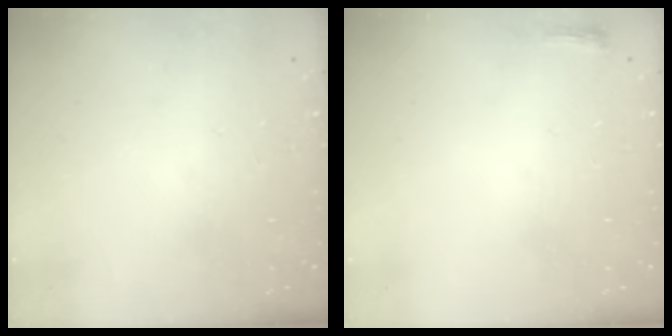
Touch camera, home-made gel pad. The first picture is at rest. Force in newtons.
{"total": 2.6, "press": 2.5, "slide": 0.6}